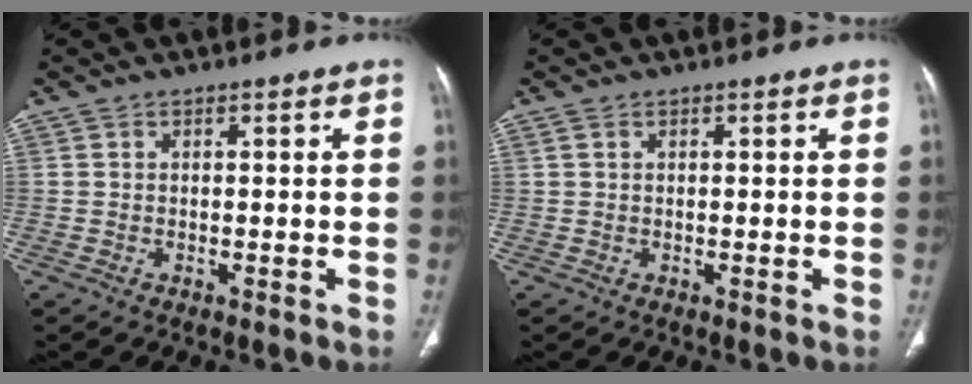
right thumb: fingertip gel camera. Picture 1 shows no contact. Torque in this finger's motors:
{"motor_torque": [0.23, 0.23, 0.16, -0.16, 0.08]}